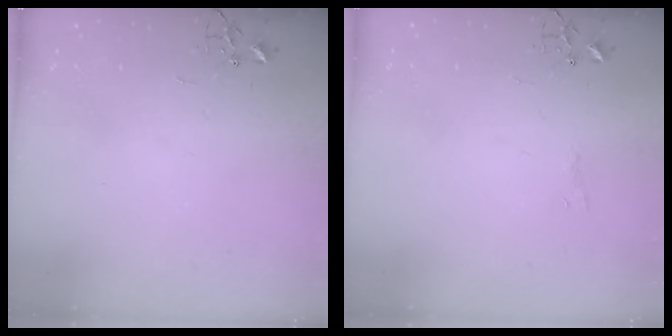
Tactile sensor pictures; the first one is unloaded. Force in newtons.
{"total": 4.2, "press": 4.2, "slide": 0.3}